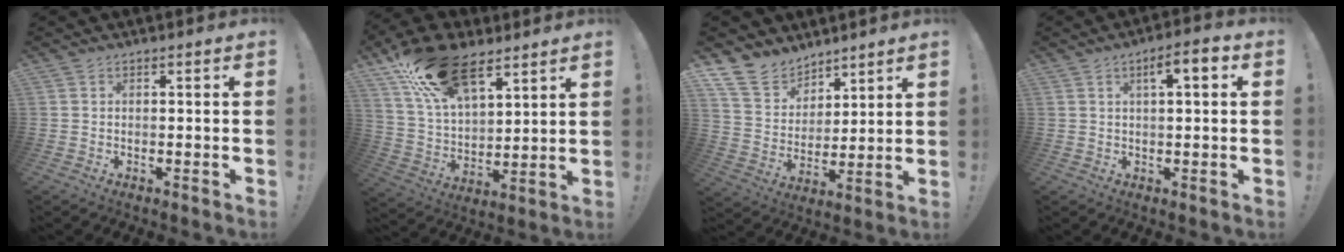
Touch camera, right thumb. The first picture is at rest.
{"total": 21.3, "force": [13.1, 11.3, 12.4], "torque": [-0.236, -0.067, 0.242]}
{"total": 12.4, "force": [9.5, 7.5, 2.8], "torque": [-0.069, -0.069, 0.188]}
{"total": 5.9, "force": [2.0, 1.2, 5.4], "torque": [-0.078, -0.004, 0.025]}